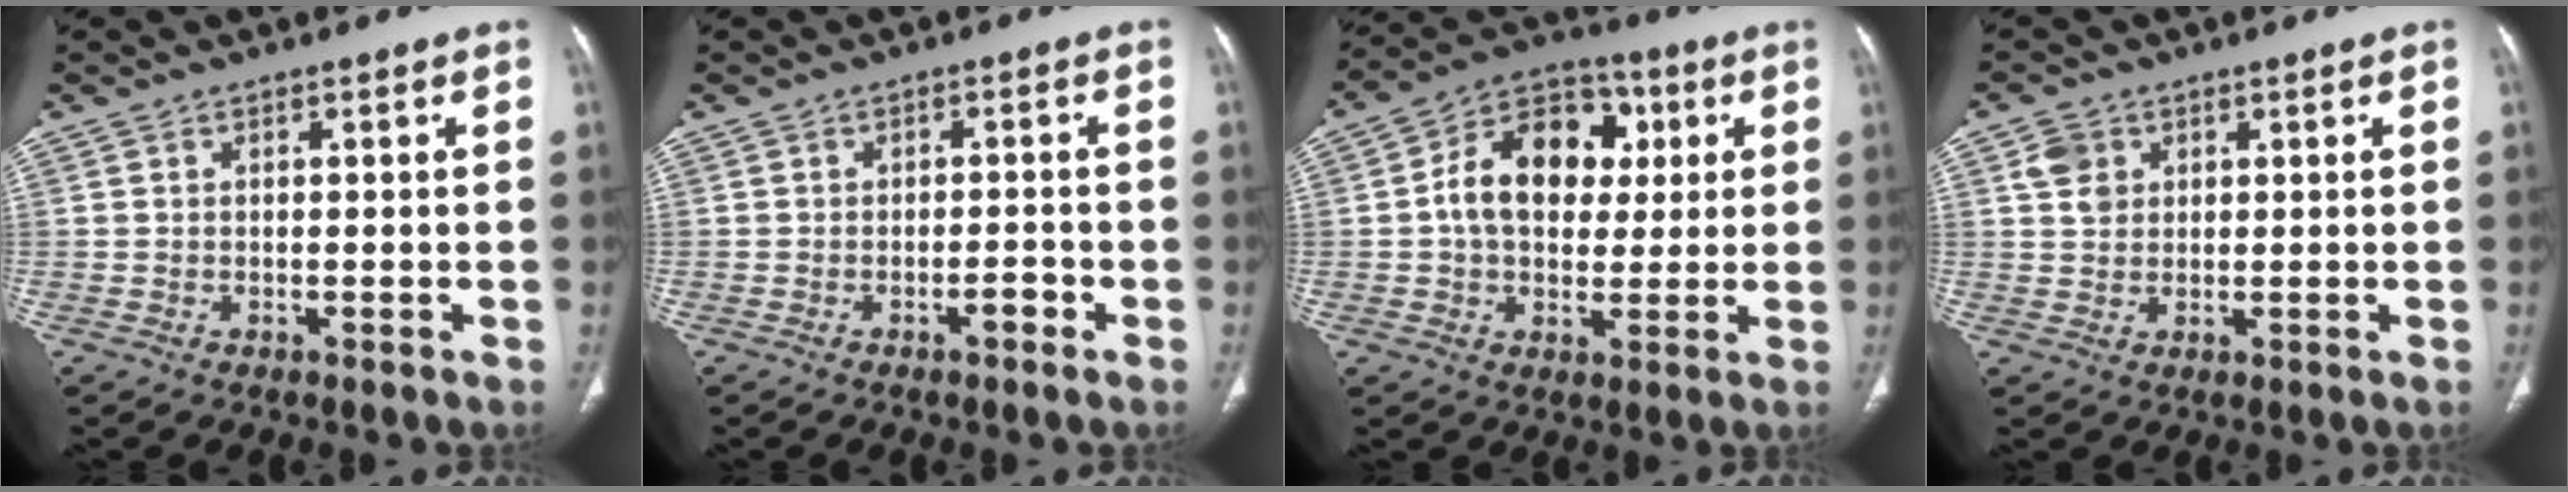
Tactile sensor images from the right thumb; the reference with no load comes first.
{"total": 2.4, "force": [-1.4, 0.9, 1.8], "torque": [-0.025, 0.011, -0.022]}
{"total": 15.3, "force": [2.2, 11.0, 10.4], "torque": [-0.134, 0.017, 0.027]}
{"total": 3.9, "force": [1.5, 3.2, 1.7], "torque": [-0.017, -0.002, 0.031]}